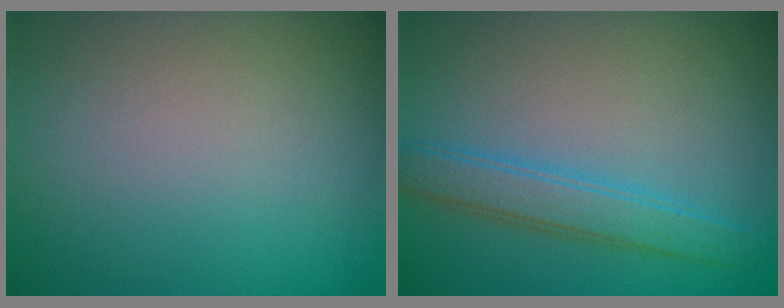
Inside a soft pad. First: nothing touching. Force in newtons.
{"total": 2.4, "press": 2.4, "slide": 0.2}